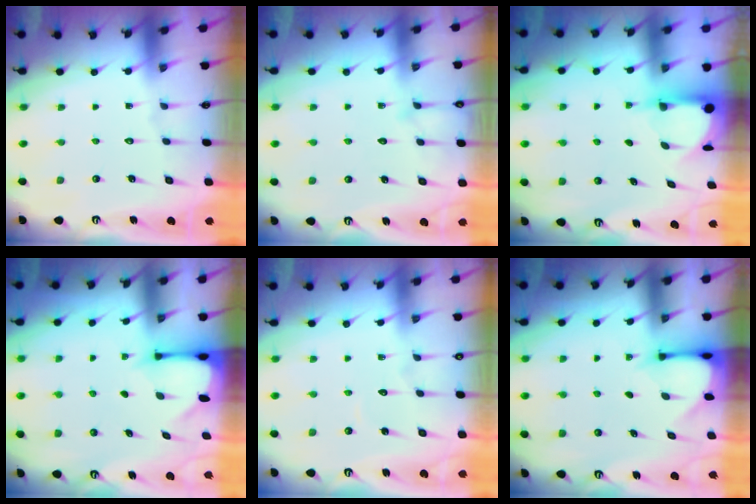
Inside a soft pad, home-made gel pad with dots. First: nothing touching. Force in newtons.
{"total": 6.3, "press": 6.3, "slide": 0.5}
{"total": 3.9, "press": 3.9, "slide": 0.4}
{"total": 2.6, "press": 2.5, "slide": 0.4}
{"total": 3.0, "press": 3.0, "slide": 0.2}
{"total": 3.2, "press": 3.2, "slide": 0.2}